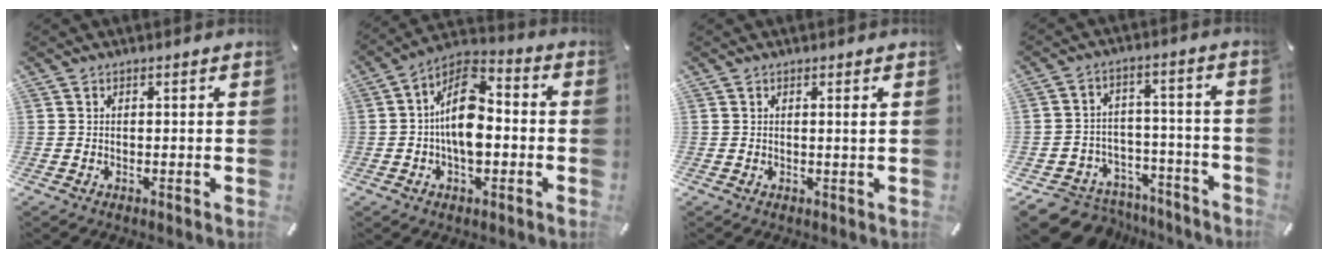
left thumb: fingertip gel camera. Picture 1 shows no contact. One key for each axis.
{"total": 13.2, "fx": -1.7, "fy": 7.6, "fz": 10.6, "tx": -0.202, "ty": 0.000, "tz": -0.031}
{"total": 1.1, "fx": 0.3, "fy": -0.1, "fz": 1.1, "tx": -0.021, "ty": -0.002, "tz": 0.004}
{"total": 7.7, "fx": -4.6, "fy": 6.0, "fz": 1.2, "tx": -0.020, "ty": 0.028, "tz": -0.077}